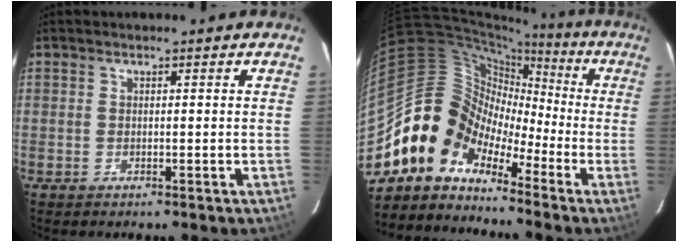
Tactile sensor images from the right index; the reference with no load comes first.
{"total": 10.4, "force": [-7.0, 7.6, 1.6], "torque": [-0.033, 0.045, -0.166]}